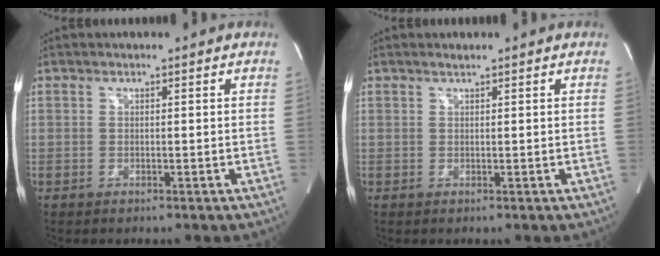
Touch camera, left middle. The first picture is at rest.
{"total": 0.5, "force": [0.5, 0.0, 0.2], "torque": [-0.008, 0.002, 0.011]}